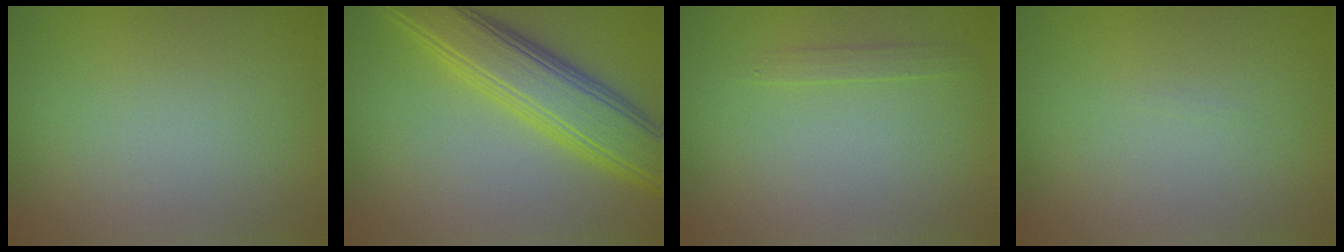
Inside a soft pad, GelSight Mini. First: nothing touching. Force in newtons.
{"total": 7.0, "press": 7.0, "slide": 0.1}
{"total": 0.9, "press": 0.9, "slide": 0.1}
{"total": 0.0}